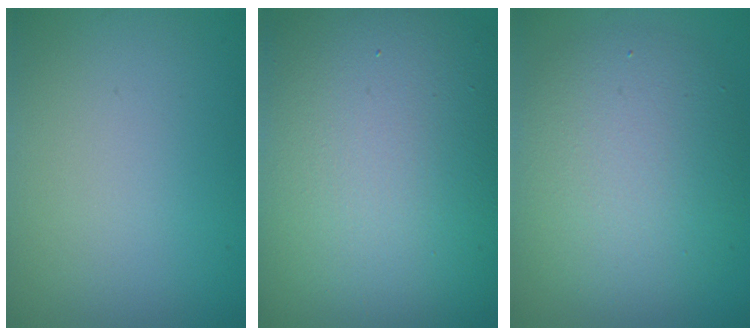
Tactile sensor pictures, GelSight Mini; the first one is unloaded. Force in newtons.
{"total": 16.6, "press": 16.6, "slide": 0.4}
{"total": 6.7, "press": 6.7, "slide": 0.2}